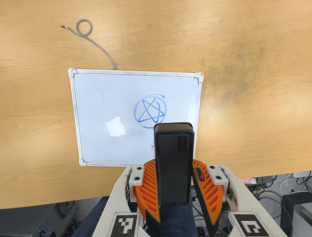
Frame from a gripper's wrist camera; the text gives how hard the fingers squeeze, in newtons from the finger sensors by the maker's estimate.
{"total": 5.0, "left": 4.7, "right": 5.3}